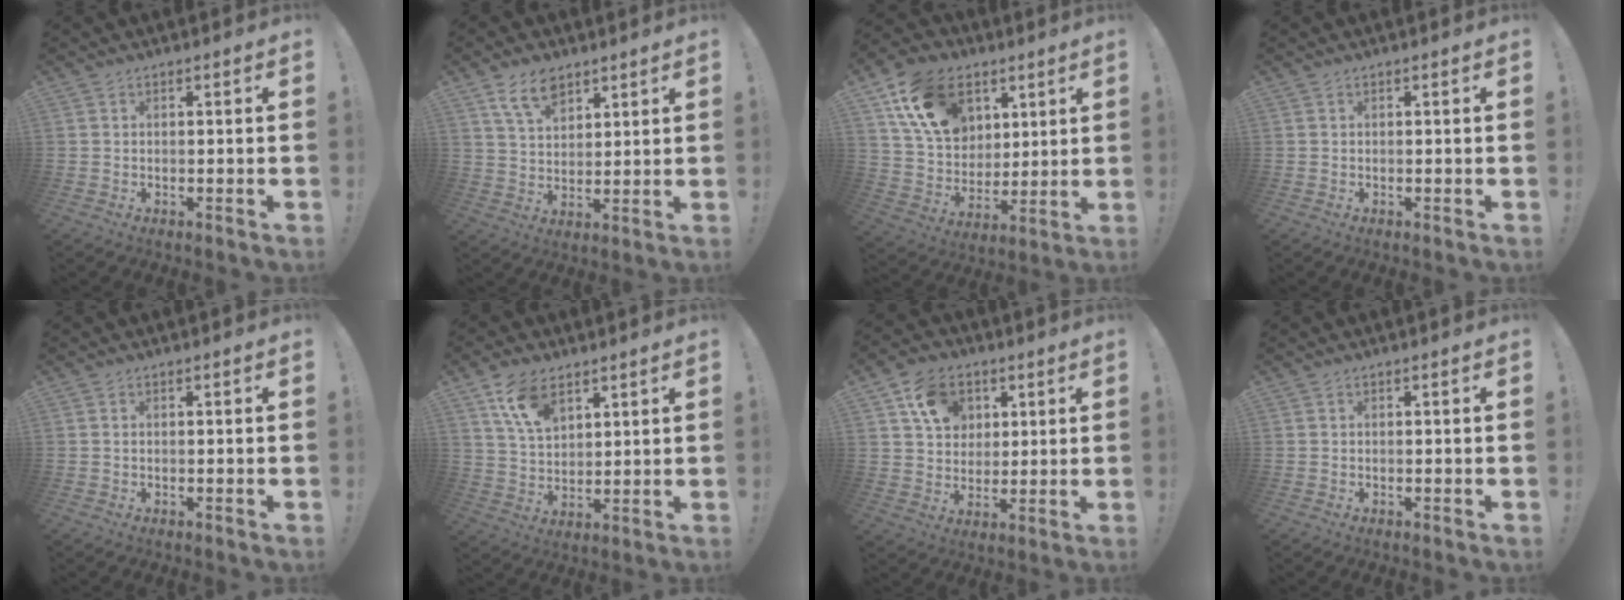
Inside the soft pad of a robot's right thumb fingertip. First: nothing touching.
{"total": 9.6, "force": [6.3, 5.4, 4.9], "torque": [-0.100, -0.016, 0.121]}
{"total": 18.6, "force": [8.9, 13.3, 9.6], "torque": [-0.169, -0.024, 0.173]}
{"total": 0.0}
{"total": 0.0}
{"total": 11.1, "force": [6.8, 6.3, 6.2], "torque": [-0.117, -0.020, 0.130]}
{"total": 12.2, "force": [5.3, 9.7, 5.2], "torque": [-0.081, -0.013, 0.105]}
{"total": 0.0}